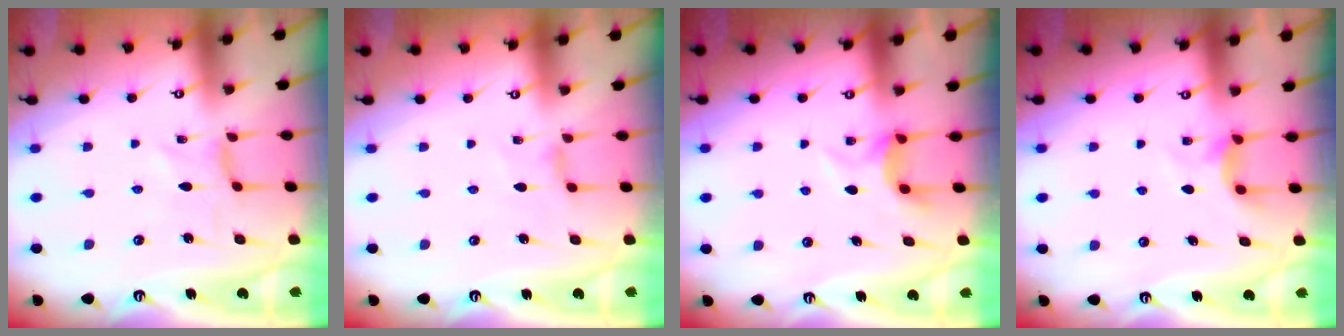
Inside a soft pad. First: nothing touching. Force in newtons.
{"total": 2.2, "press": 2.1, "slide": 0.5}
{"total": 5.9, "press": 5.9, "slide": 0.4}
{"total": 5.0, "press": 5.0, "slide": 0.6}